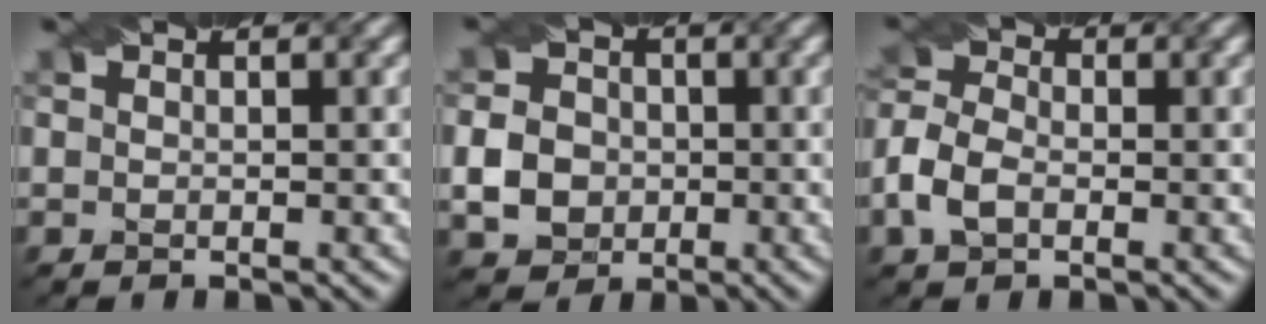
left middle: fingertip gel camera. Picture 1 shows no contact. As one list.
[{"total": 4.0, "force": [-0.8, 3.5, 1.8], "torque": [-0.036, 0.004, -0.021]}, {"total": 4.2, "force": [-1.7, 2.7, 2.7], "torque": [-0.067, 0.004, -0.040]}]